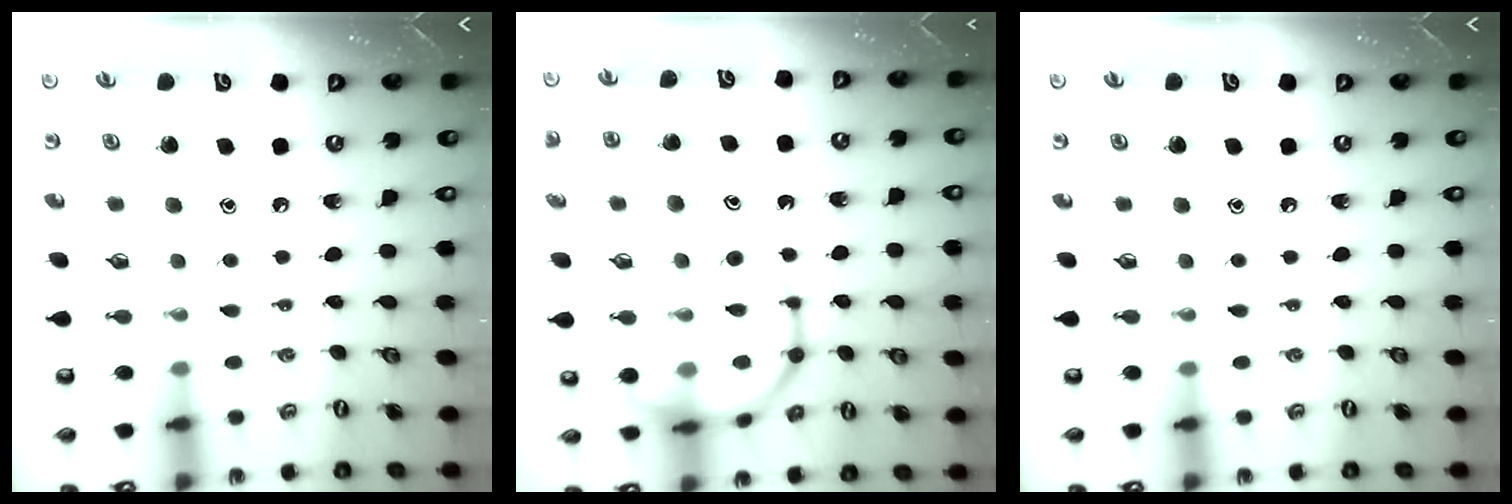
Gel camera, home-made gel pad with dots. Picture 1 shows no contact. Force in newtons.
{"total": 15.8, "press": 15.7, "slide": 1.5}
{"total": 0.0}